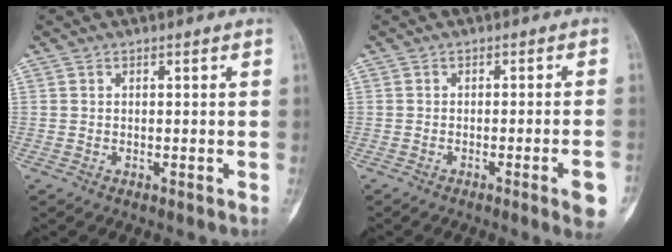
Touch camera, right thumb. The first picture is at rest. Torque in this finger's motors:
{"motor_torque": [2.15, 2.25, 0.98, -1.01, 0.03]}